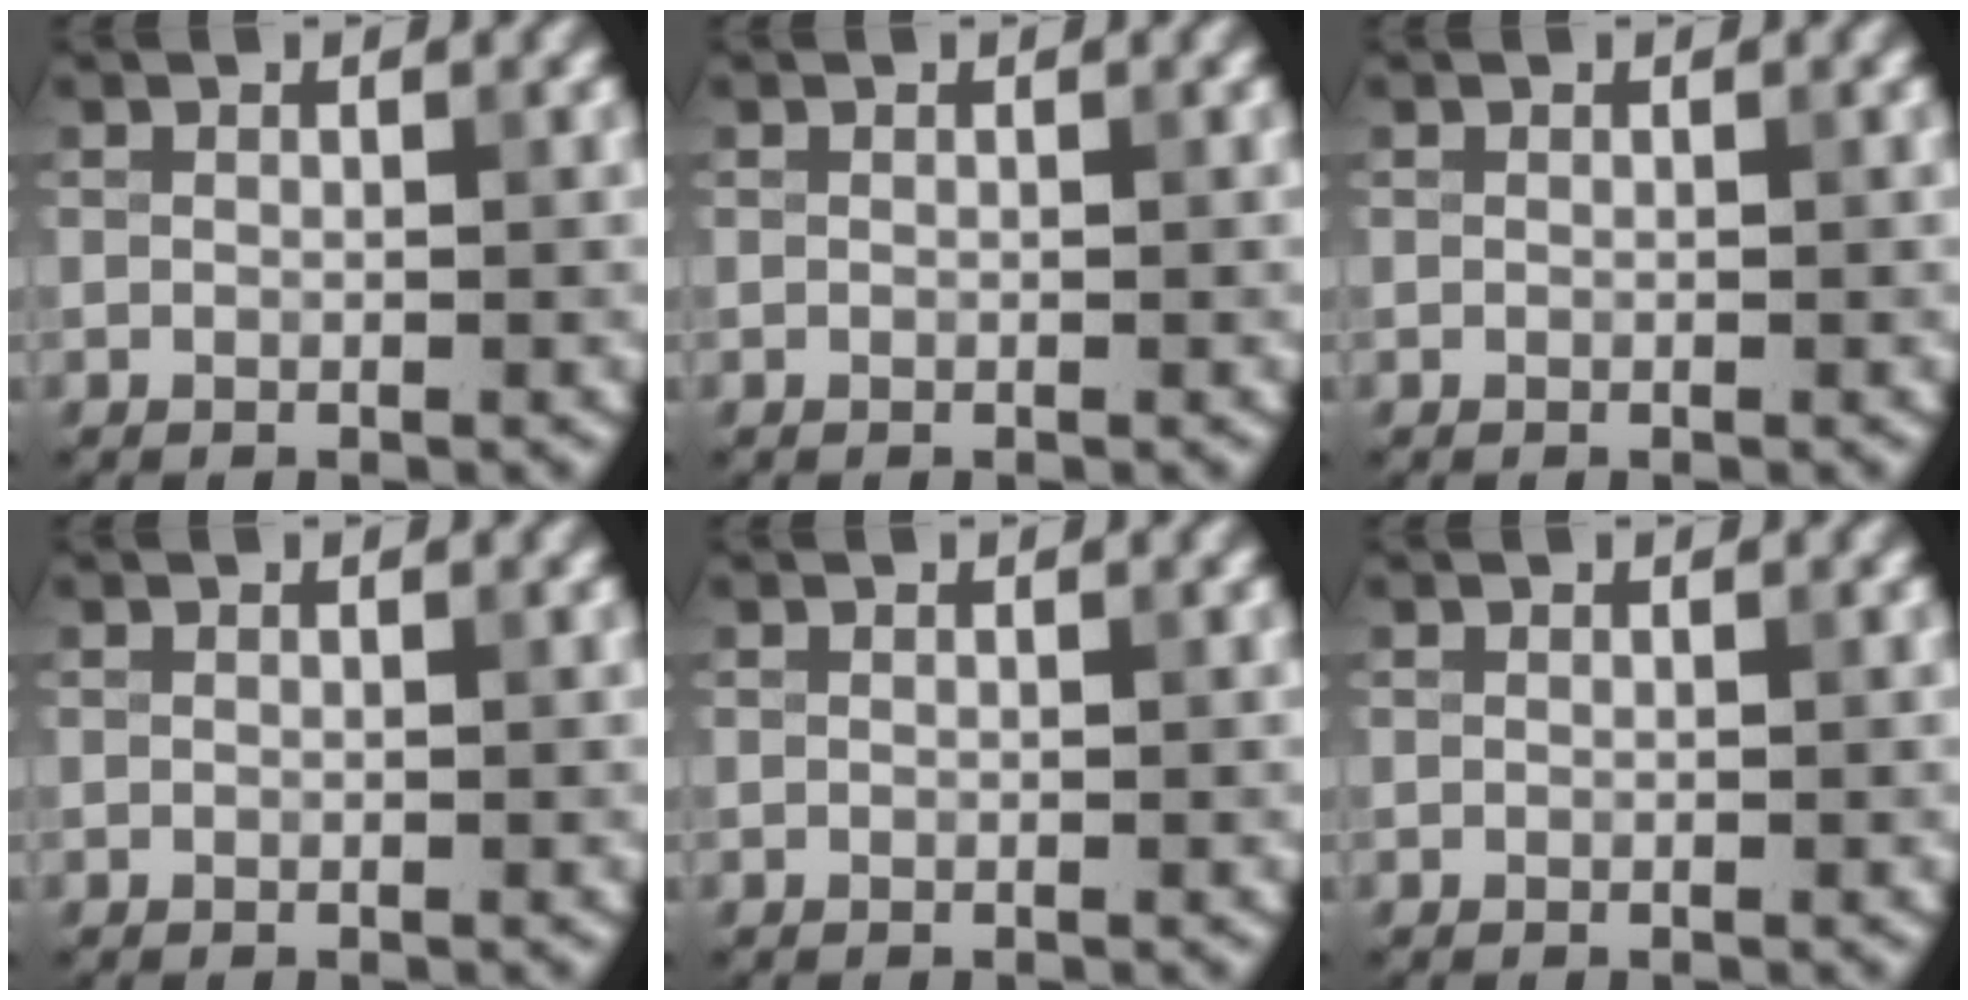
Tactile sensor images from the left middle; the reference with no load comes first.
{"total": 0.0}
{"total": 0.0}
{"total": 0.0}
{"total": 0.0}
{"total": 0.0}